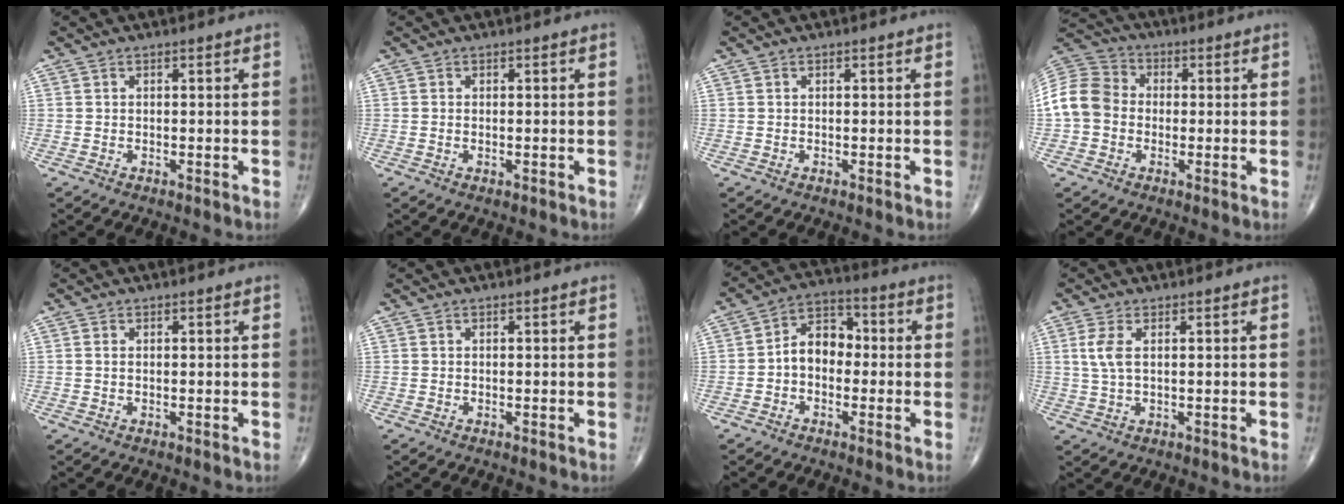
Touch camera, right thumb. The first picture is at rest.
{"total": 0.6, "force": [-0.1, 0.2, 0.5], "torque": [-0.014, -0.002, -0.002]}
{"total": 0.0}
{"total": 10.8, "force": [-1.0, 9.1, 5.8], "torque": [-0.109, 0.033, -0.031]}
{"total": 0.7, "force": [0.2, 0.3, 0.5], "torque": [-0.012, 0.005, 0.005]}
{"total": 0.0}
{"total": 7.8, "force": [-0.9, 5.6, 5.4], "torque": [-0.066, 0.031, -0.032]}
{"total": 4.2, "force": [1.1, 1.8, 3.6], "torque": [-0.089, 0.002, 0.026]}